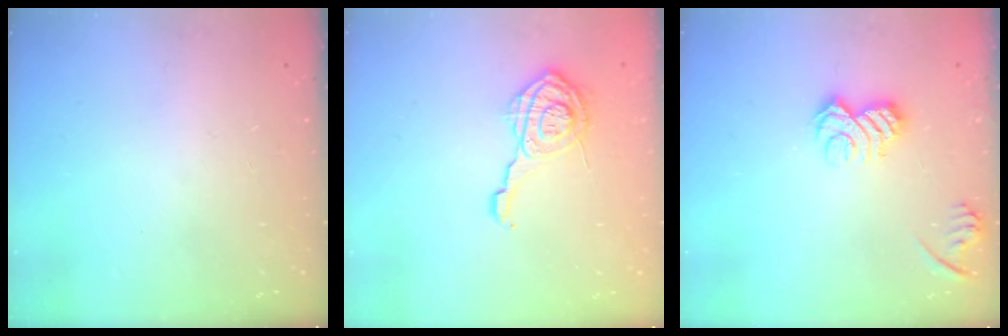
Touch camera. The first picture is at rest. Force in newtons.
{"total": 10.7, "press": 10.7, "slide": 0.3}
{"total": 10.4, "press": 10.3, "slide": 1.3}